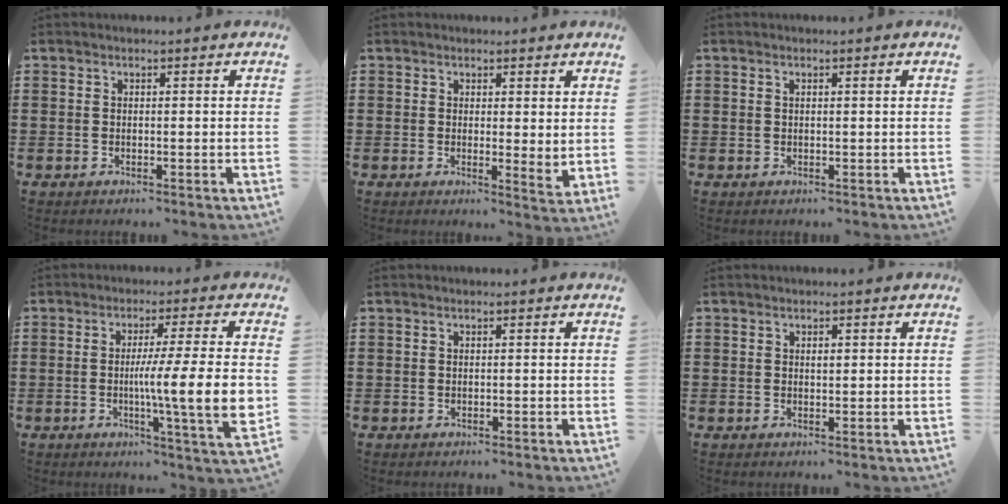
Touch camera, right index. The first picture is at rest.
{"total": 1.9, "force": [1.5, 0.5, 1.0], "torque": [-0.024, 0.004, 0.029]}
{"total": 0.7, "force": [0.3, 0.0, 0.6], "torque": [-0.014, 0.000, 0.006]}
{"total": 11.8, "force": [-0.9, 0.2, 11.8], "torque": [-0.201, -0.024, -0.024]}
{"total": 0.0}
{"total": 0.9, "force": [0.2, 0.4, 0.8], "torque": [-0.015, 0.002, 0.003]}